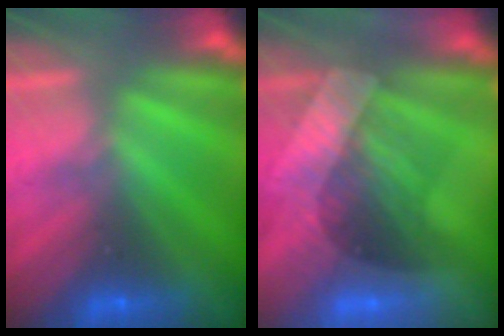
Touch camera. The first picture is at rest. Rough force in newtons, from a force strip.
{"total": 3.2}